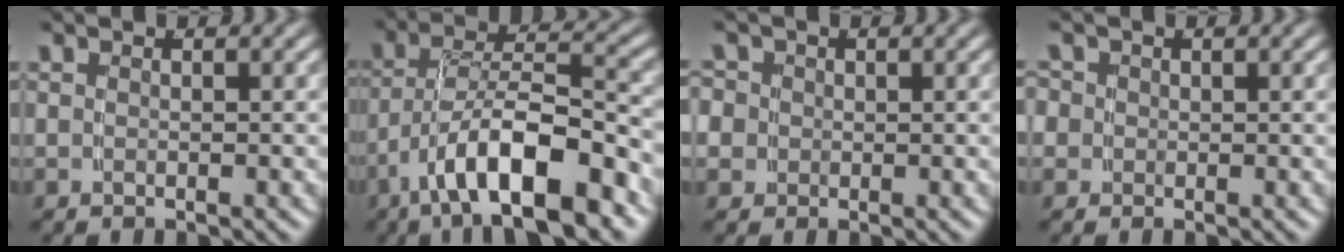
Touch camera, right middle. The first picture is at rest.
{"total": 7.7, "force": [-3.7, 2.7, 6.2], "torque": [-0.096, -0.006, -0.054]}
{"total": 4.2, "force": [-0.1, 4.0, 1.3], "torque": [-0.041, -0.010, -0.006]}
{"total": 2.9, "force": [-0.1, 2.8, 0.7], "torque": [-0.020, -0.003, -0.010]}